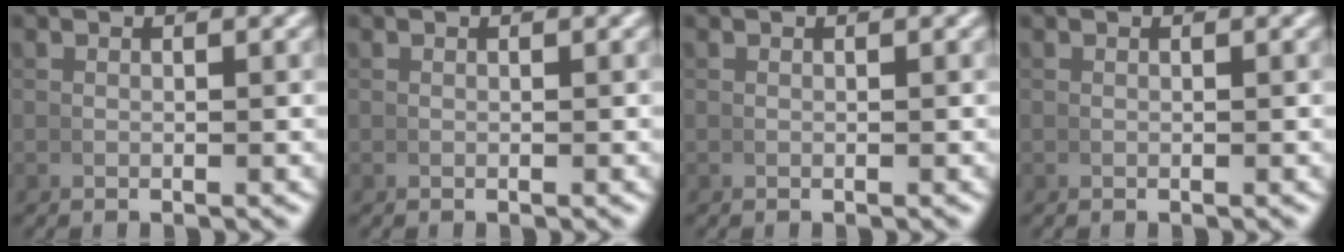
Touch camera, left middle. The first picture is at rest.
{"total": 0.0}
{"total": 0.0}
{"total": 0.0}